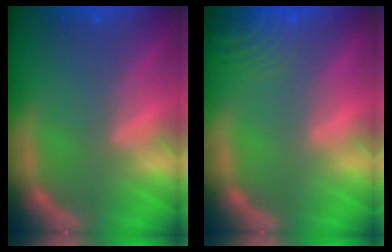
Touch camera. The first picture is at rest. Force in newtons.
{"total": 8.0}